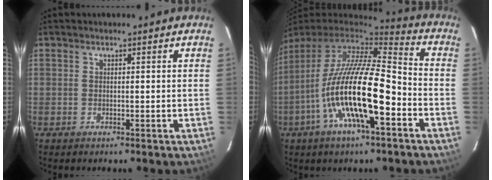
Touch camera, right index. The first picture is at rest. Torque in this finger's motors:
{"motor_torque": [1.22, -0.57, 1.05, 0.21]}